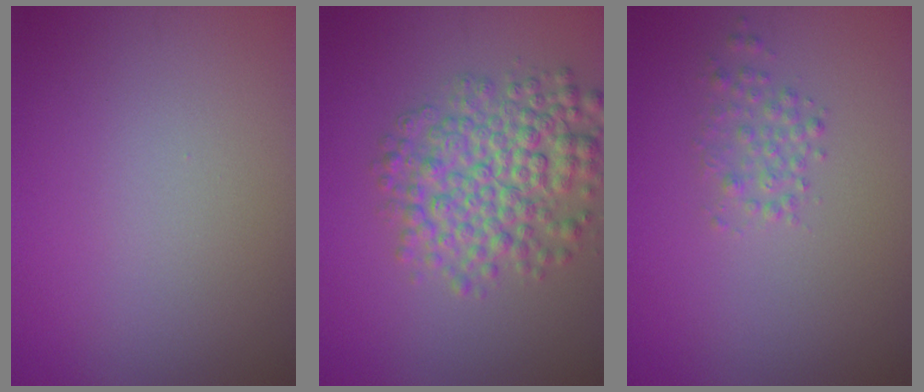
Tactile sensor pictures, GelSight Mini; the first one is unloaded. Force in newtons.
{"total": 6.1, "press": 6.1, "slide": 0.1}
{"total": 1.6, "press": 1.6, "slide": 0.0}